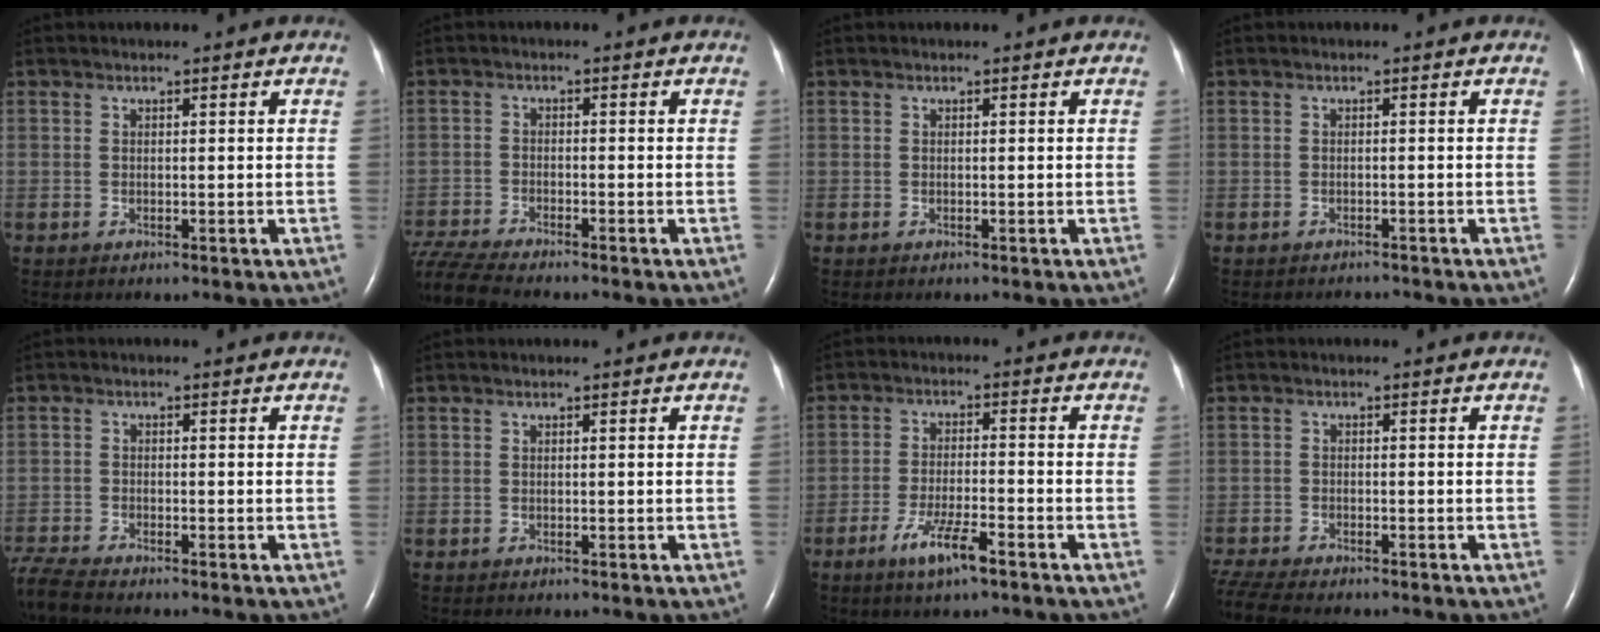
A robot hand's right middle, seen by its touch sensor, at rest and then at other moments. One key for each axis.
{"total": 8.7, "fx": -8.0, "fy": 0.3, "fz": 3.3, "tx": -0.072, "ty": -0.016, "tz": -0.147}
{"total": 0.0}
{"total": 1.1, "fx": -1.1, "fy": 0.1, "fz": -0.1, "tx": -0.003, "ty": -0.006, "tz": -0.014}
{"total": 4.8, "fx": -4.6, "fy": -0.2, "fz": 1.5, "tx": -0.035, "ty": -0.020, "tz": -0.089}
{"total": 0.0}
{"total": 6.4, "fx": -4.0, "fy": 0.7, "fz": 5.0, "tx": -0.101, "ty": -0.008, "tz": -0.071}
{"total": 7.8, "fx": -6.9, "fy": 1.6, "fz": 3.4, "tx": -0.069, "ty": -0.010, "tz": -0.116}